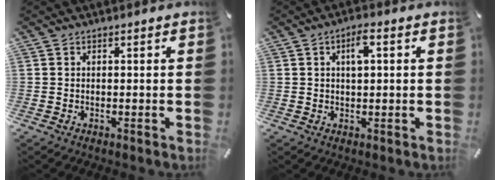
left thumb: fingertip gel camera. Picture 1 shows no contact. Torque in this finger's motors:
{"motor_torque": [0.21, -0.09, 0.25, 0.13, -0.01]}